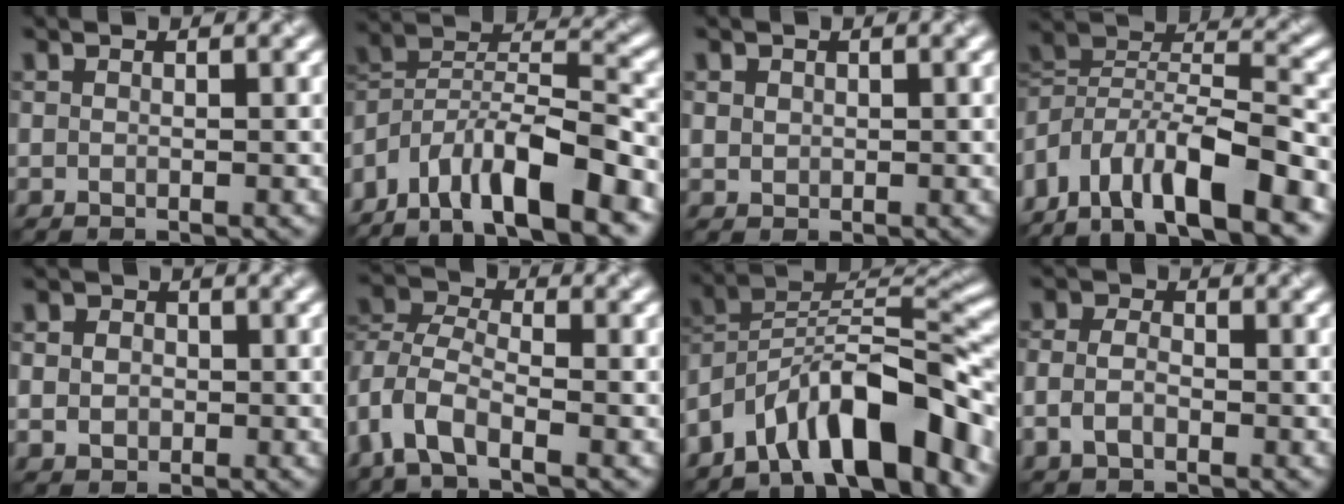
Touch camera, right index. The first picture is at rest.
{"total": 12.5, "force": [-7.5, 5.0, 8.7], "torque": [-0.151, 0.022, -0.130]}
{"total": 1.0, "force": [0.4, 0.9, 0.1], "torque": [0.002, -0.001, 0.009]}
{"total": 12.3, "force": [-5.0, 6.2, 9.3], "torque": [-0.171, 0.013, -0.083]}
{"total": 3.0, "force": [0.3, 2.7, 1.3], "torque": [-0.006, 0.016, -0.014]}
{"total": 5.8, "force": [-3.0, 2.9, 4.1], "torque": [-0.090, 0.004, -0.072]}
{"total": 12.0, "force": [-7.1, 3.9, 8.9], "torque": [-0.125, 0.023, -0.128]}
{"total": 2.2, "force": [-0.9, 1.4, 1.5], "torque": [-0.034, 0.004, -0.023]}